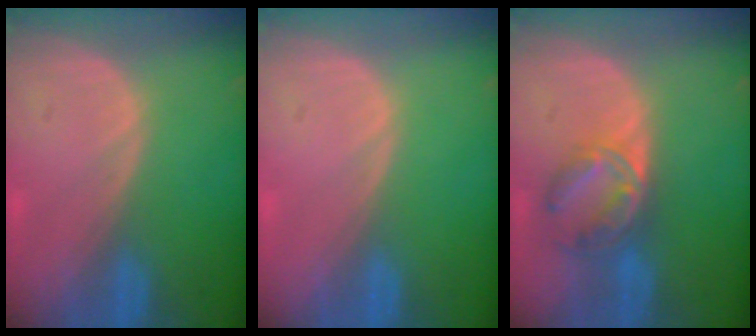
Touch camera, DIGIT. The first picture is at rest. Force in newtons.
{"total": 0.0}
{"total": 7.0, "press": 6.0, "slide": 3.6}